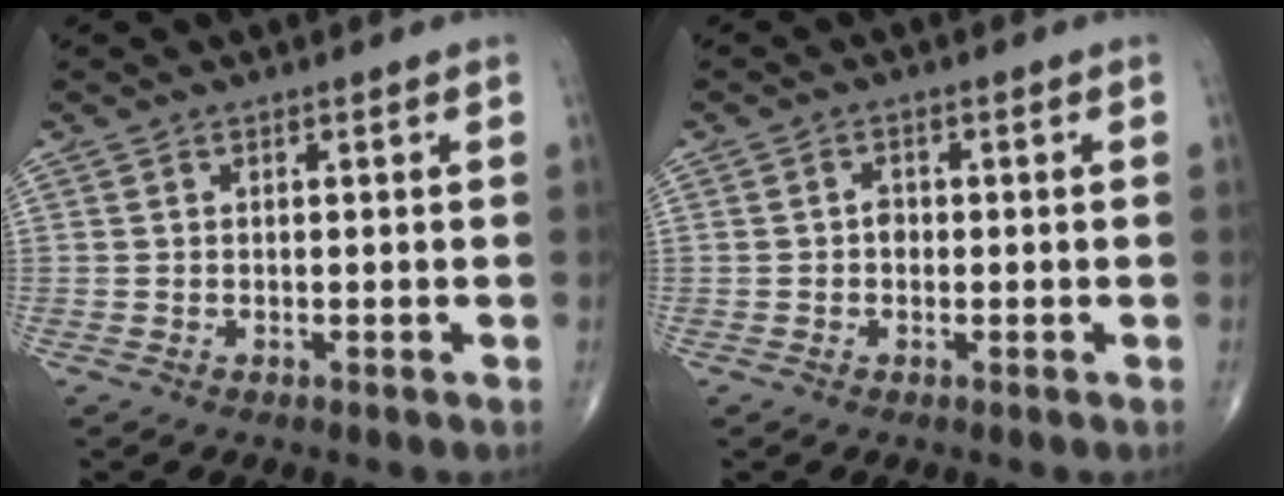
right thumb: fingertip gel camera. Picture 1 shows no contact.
{"total": 1.6, "force": [-0.2, 1.2, 1.0], "torque": [-0.008, 0.005, -0.006]}